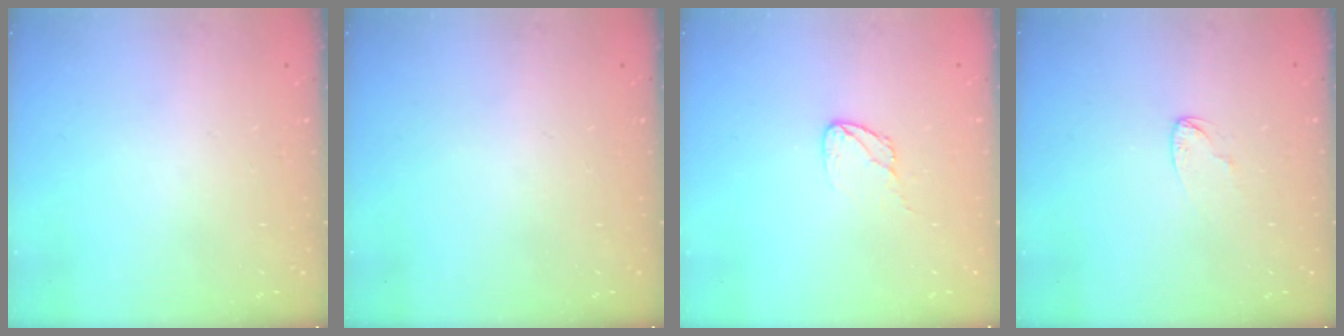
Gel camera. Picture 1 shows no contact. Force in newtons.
{"total": 0.0}
{"total": 5.2, "press": 5.2, "slide": 0.4}
{"total": 2.4, "press": 2.4, "slide": 0.2}